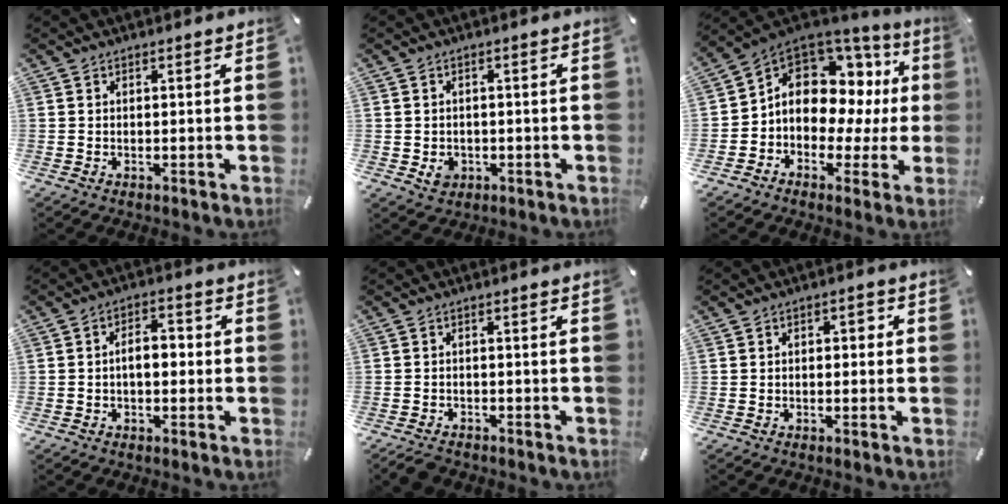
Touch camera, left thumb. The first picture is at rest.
{"total": 3.2, "force": [-0.9, 2.8, 1.4], "torque": [-0.004, 0.000, -0.016]}
{"total": 10.4, "force": [2.4, 8.2, 6.0], "torque": [-0.114, -0.029, 0.043]}
{"total": 5.3, "force": [-1.1, 3.2, 4.1], "torque": [-0.073, 0.019, -0.022]}
{"total": 2.6, "force": [-2.4, 0.9, 0.5], "torque": [-0.021, 0.009, -0.052]}
{"total": 2.0, "force": [-1.0, 1.2, 1.2], "torque": [-0.024, 0.012, -0.023]}